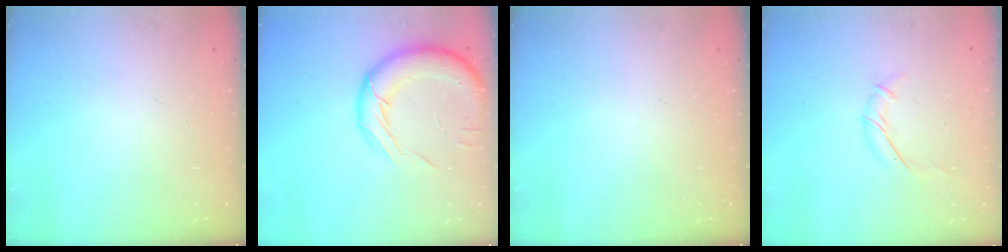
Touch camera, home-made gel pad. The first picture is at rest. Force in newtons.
{"total": 16.1, "press": 15.8, "slide": 3.0}
{"total": 0.0}
{"total": 7.7, "press": 7.6, "slide": 0.8}